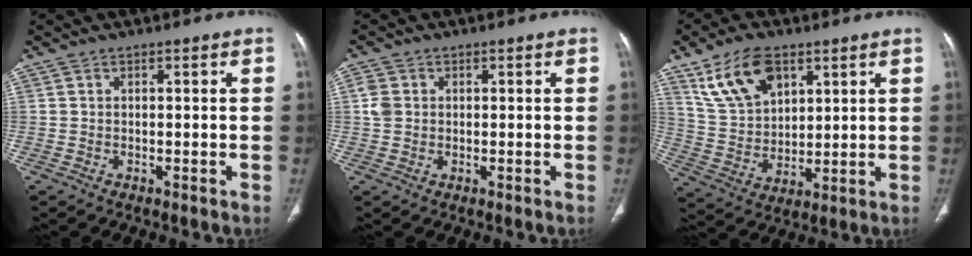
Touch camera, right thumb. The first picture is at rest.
{"total": 2.9, "force": [0.4, 2.5, 1.4], "torque": [-0.028, 0.004, 0.007]}
{"total": 12.9, "force": [7.1, 7.6, 7.6], "torque": [-0.121, -0.023, 0.147]}